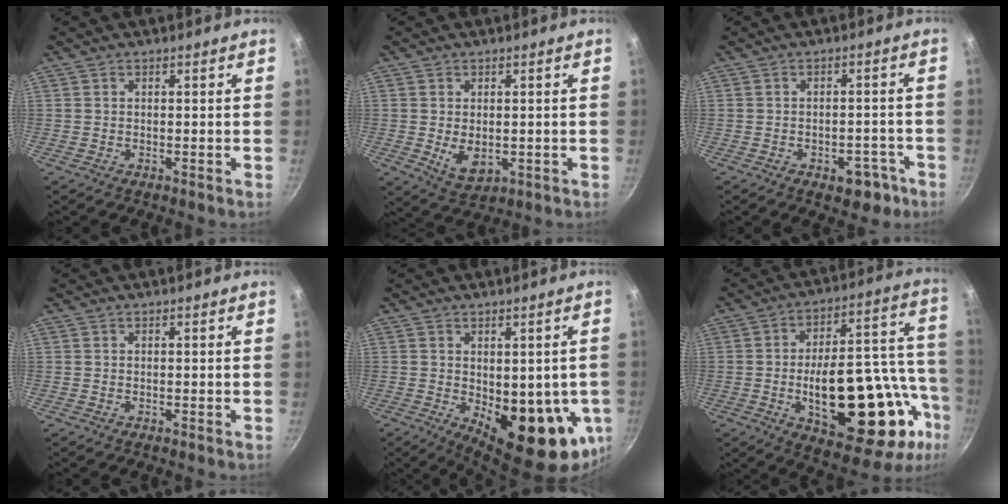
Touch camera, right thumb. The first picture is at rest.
{"total": 5.9, "force": [-0.4, 3.8, 4.5], "torque": [-0.067, -0.014, 0.006]}
{"total": 6.2, "force": [-3.2, 3.8, 3.7], "torque": [-0.017, 0.028, -0.028]}
{"total": 0.0}
{"total": 16.3, "force": [-2.3, 7.6, 14.2], "torque": [-0.143, -0.028, -0.015]}
{"total": 29.7, "force": [-8.0, 13.6, 25.2], "torque": [-0.323, 0.035, -0.096]}